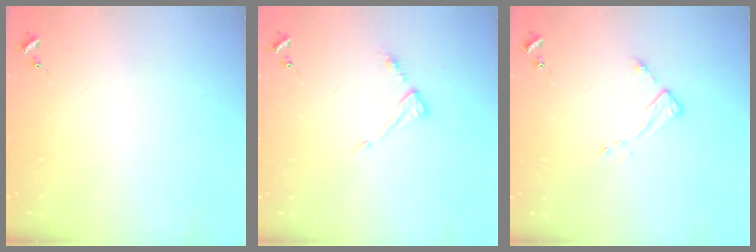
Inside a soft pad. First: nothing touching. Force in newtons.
{"total": 5.6, "press": 5.6, "slide": 0.3}
{"total": 3.0, "press": 3.0, "slide": 0.5}